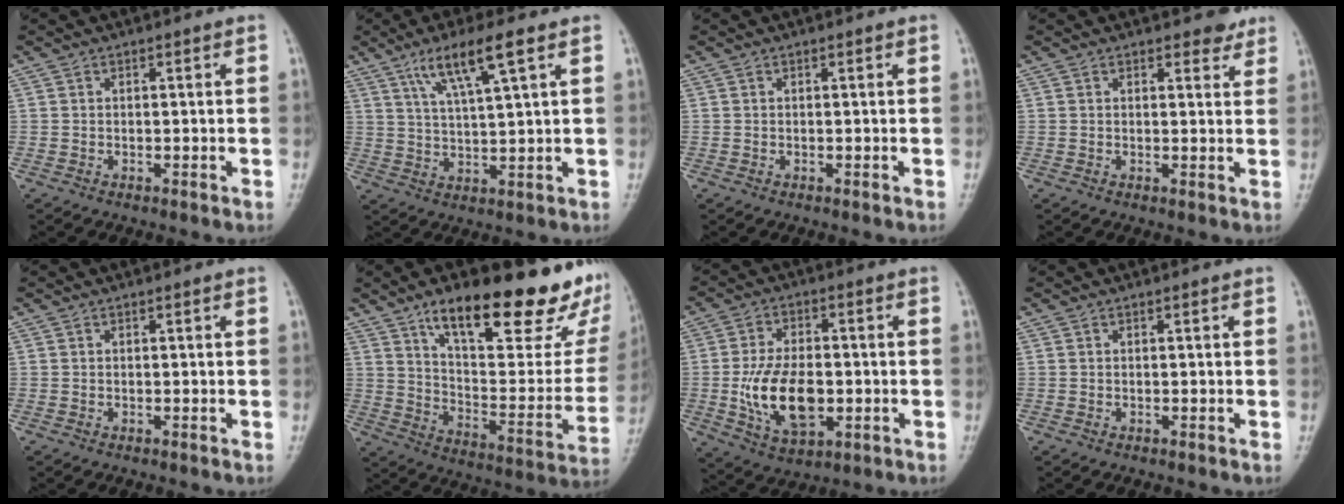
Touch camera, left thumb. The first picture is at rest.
{"total": 9.3, "force": [4.8, 1.1, 7.8], "torque": [-0.152, -0.011, 0.094]}
{"total": 0.0}
{"total": 2.8, "force": [2.4, 1.2, 0.7], "torque": [0.013, -0.015, 0.023]}
{"total": 0.0}
{"total": 28.3, "force": [17.4, 9.2, 20.4], "torque": [-0.246, -0.055, 0.267]}
{"total": 13.4, "force": [-2.2, 7.8, 10.7], "torque": [-0.176, 0.001, -0.028]}
{"total": 0.0}